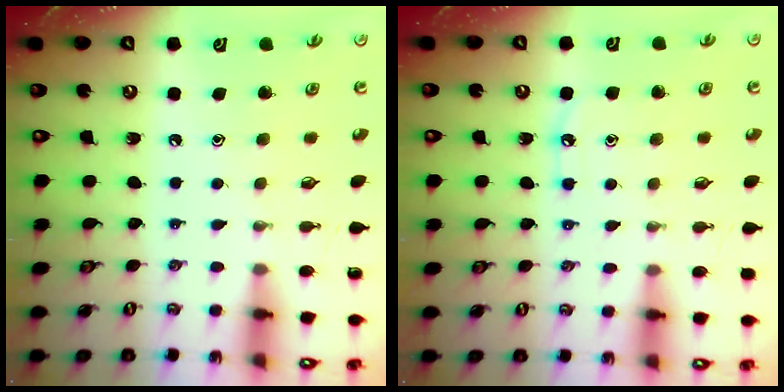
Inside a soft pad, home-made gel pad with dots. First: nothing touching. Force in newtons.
{"total": 5.1, "press": 5.1, "slide": 0.5}